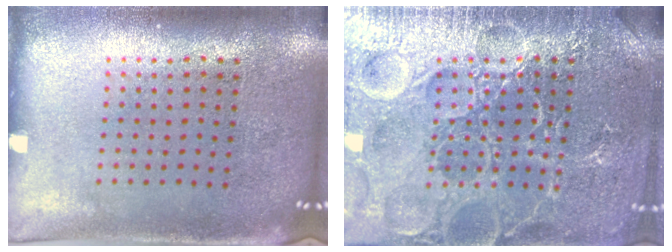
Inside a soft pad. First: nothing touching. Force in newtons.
{"total": 7.5, "press": 7.4, "slide": 1.0}